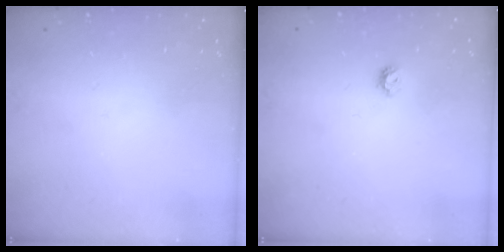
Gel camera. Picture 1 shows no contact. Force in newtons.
{"total": 4.9, "press": 4.9, "slide": 0.8}